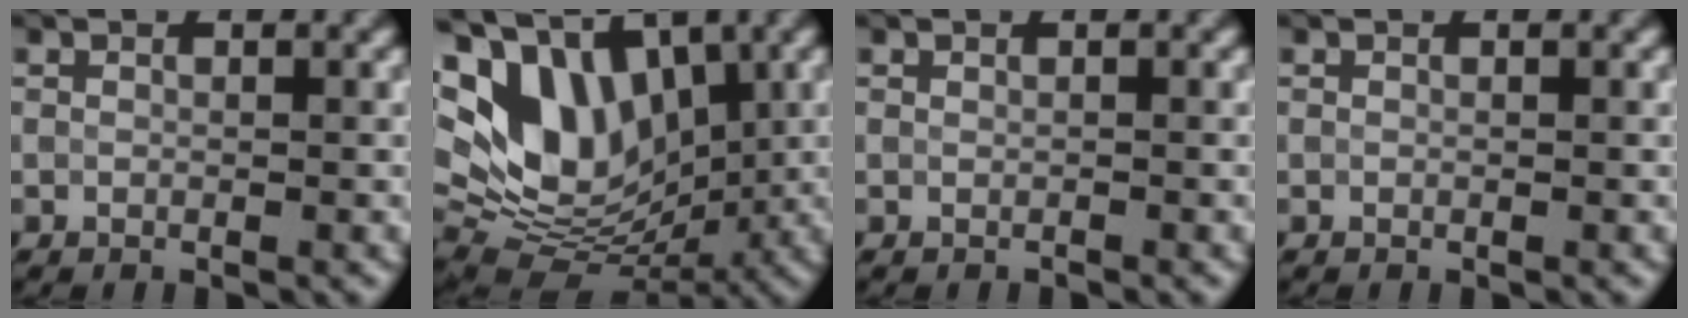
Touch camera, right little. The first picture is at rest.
{"total": 14.1, "force": [4.0, 9.6, 9.5], "torque": [-0.172, 0.024, 0.079]}
{"total": 0.0}
{"total": 0.0}